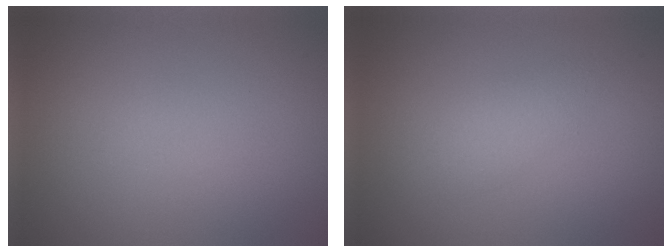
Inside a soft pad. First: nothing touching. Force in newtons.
{"total": 1.8, "press": 1.8, "slide": 0.1}